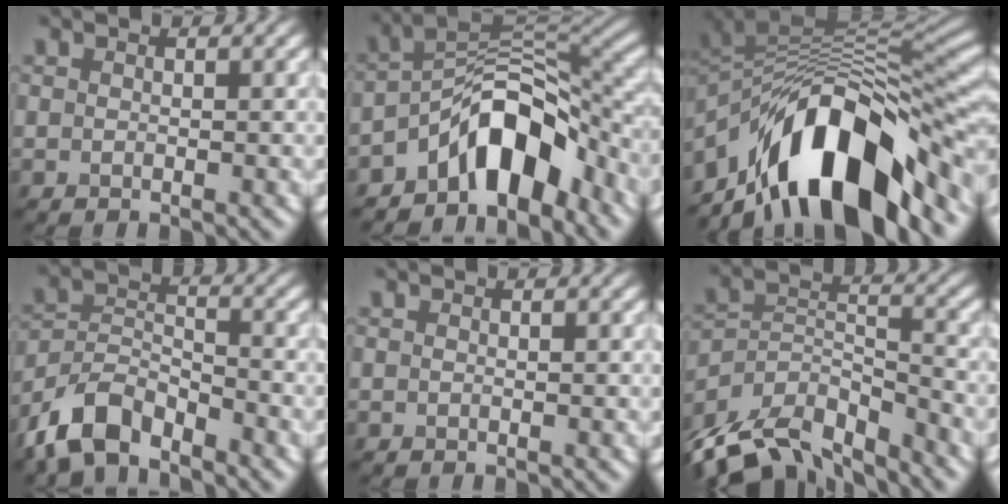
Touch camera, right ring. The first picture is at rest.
{"total": 8.2, "force": [-4.7, 3.7, 5.7], "torque": [-0.068, 0.016, -0.092]}
{"total": 13.9, "force": [-7.0, 6.1, 10.3], "torque": [-0.149, 0.023, -0.128]}
{"total": 6.4, "force": [-5.0, 2.7, 2.9], "torque": [-0.054, -0.003, -0.105]}
{"total": 0.0}
{"total": 13.2, "force": [-10.8, 5.3, 5.3], "torque": [-0.105, -0.009, -0.177]}